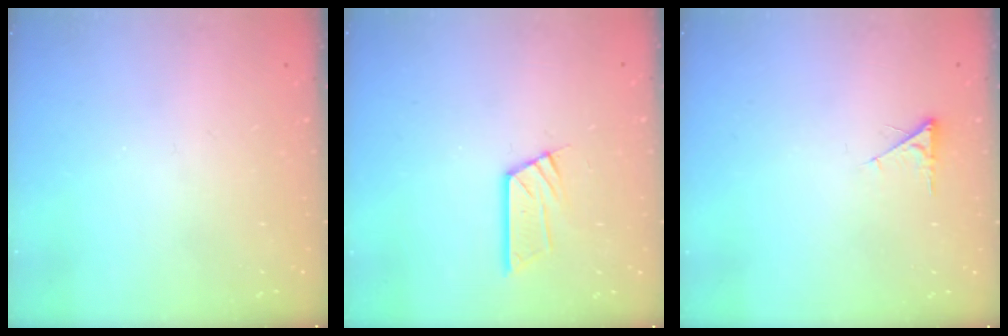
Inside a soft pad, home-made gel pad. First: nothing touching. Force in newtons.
{"total": 7.4, "press": 7.4, "slide": 0.6}
{"total": 2.4, "press": 2.4, "slide": 0.4}